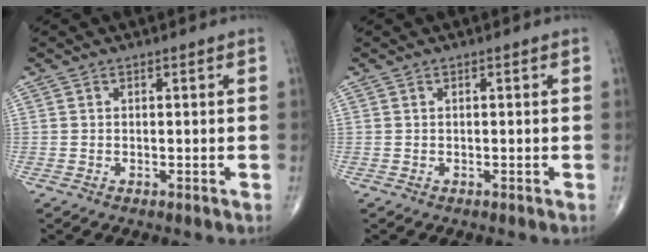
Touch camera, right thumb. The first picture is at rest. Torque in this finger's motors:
{"motor_torque": [0.00, 0.00, -0.05, 0.05, 0.01]}